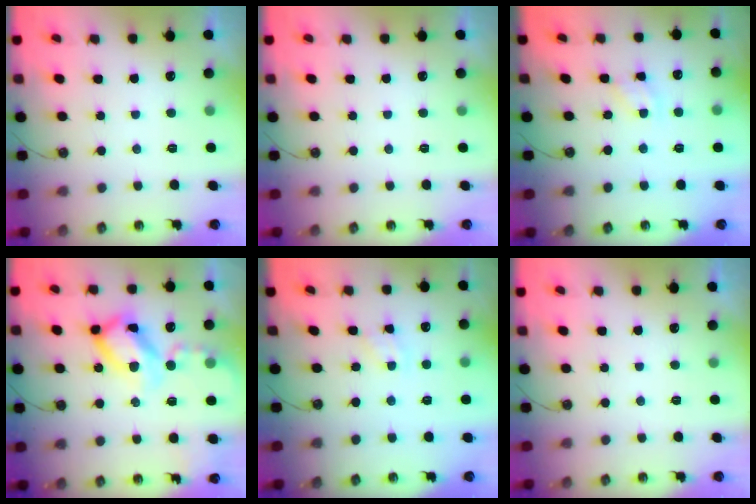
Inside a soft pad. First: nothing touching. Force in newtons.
{"total": 0.0}
{"total": 3.3, "press": 3.2, "slide": 0.4}
{"total": 18.1, "press": 18.0, "slide": 2.4}
{"total": 2.1, "press": 2.1, "slide": 0.3}
{"total": 0.0}